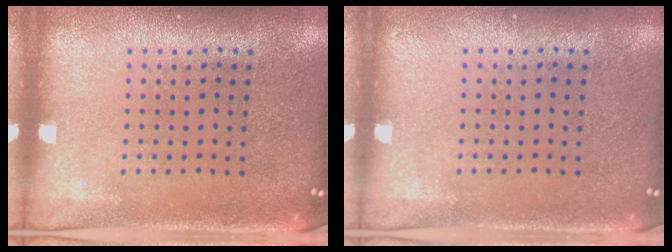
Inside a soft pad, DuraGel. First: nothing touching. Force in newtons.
{"total": 0.0}